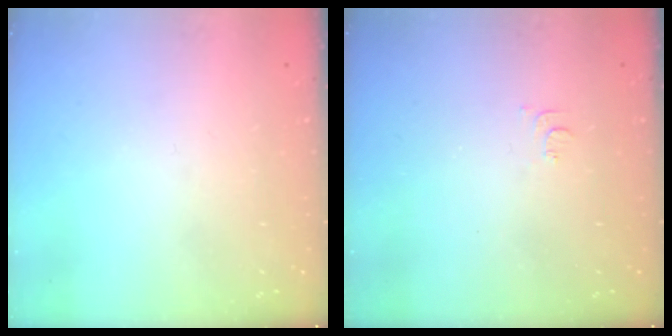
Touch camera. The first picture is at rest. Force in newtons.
{"total": 5.4, "press": 5.3, "slide": 0.6}